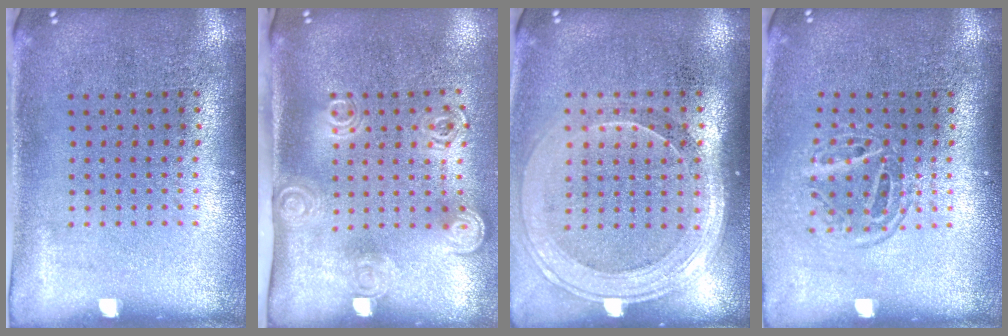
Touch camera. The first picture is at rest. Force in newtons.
{"total": 2.0, "press": 1.4, "slide": 1.4}
{"total": 1.8, "press": 1.7, "slide": 0.8}
{"total": 1.6, "press": 1.2, "slide": 1.1}